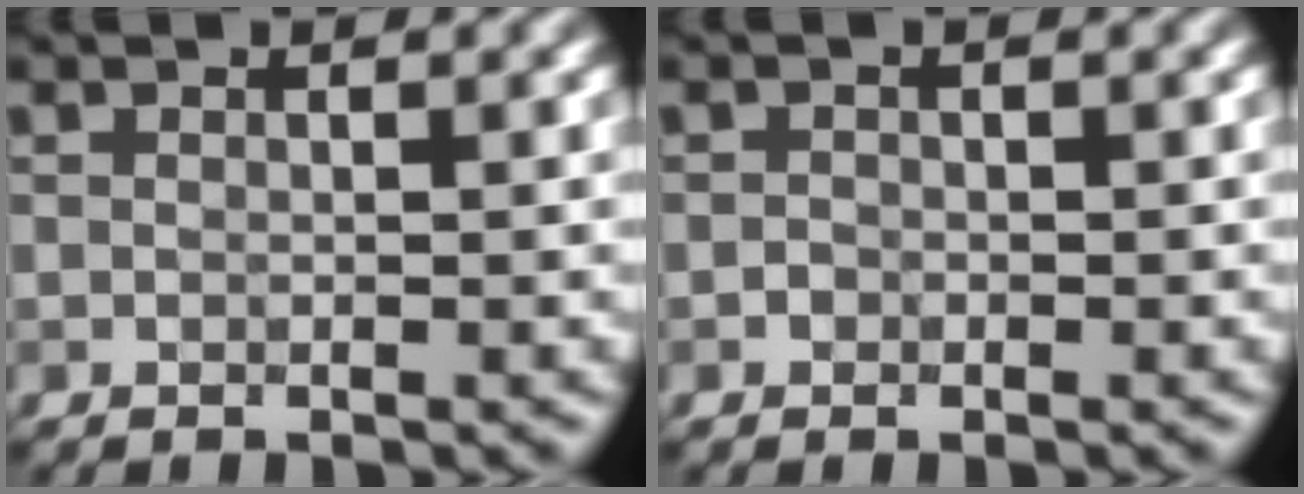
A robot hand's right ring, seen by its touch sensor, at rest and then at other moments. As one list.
[{"total": 0.6, "force": [-0.3, 0.5, 0.1], "torque": [0.003, -0.002, -0.006]}]